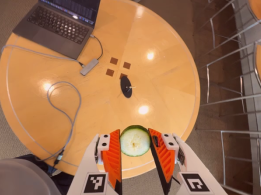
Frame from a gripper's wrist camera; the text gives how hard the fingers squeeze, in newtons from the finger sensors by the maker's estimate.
{"total": 8.6, "left": 8.9, "right": 8.3}